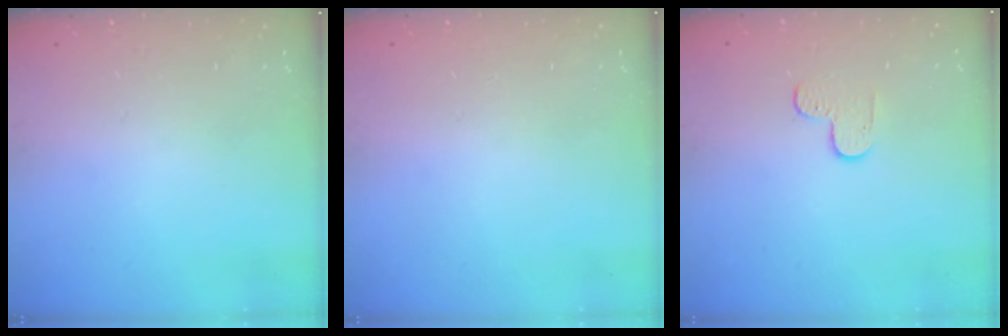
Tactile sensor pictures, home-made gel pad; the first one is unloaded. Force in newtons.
{"total": 0.7, "press": 0.7, "slide": 0.1}
{"total": 4.7, "press": 4.7, "slide": 0.4}